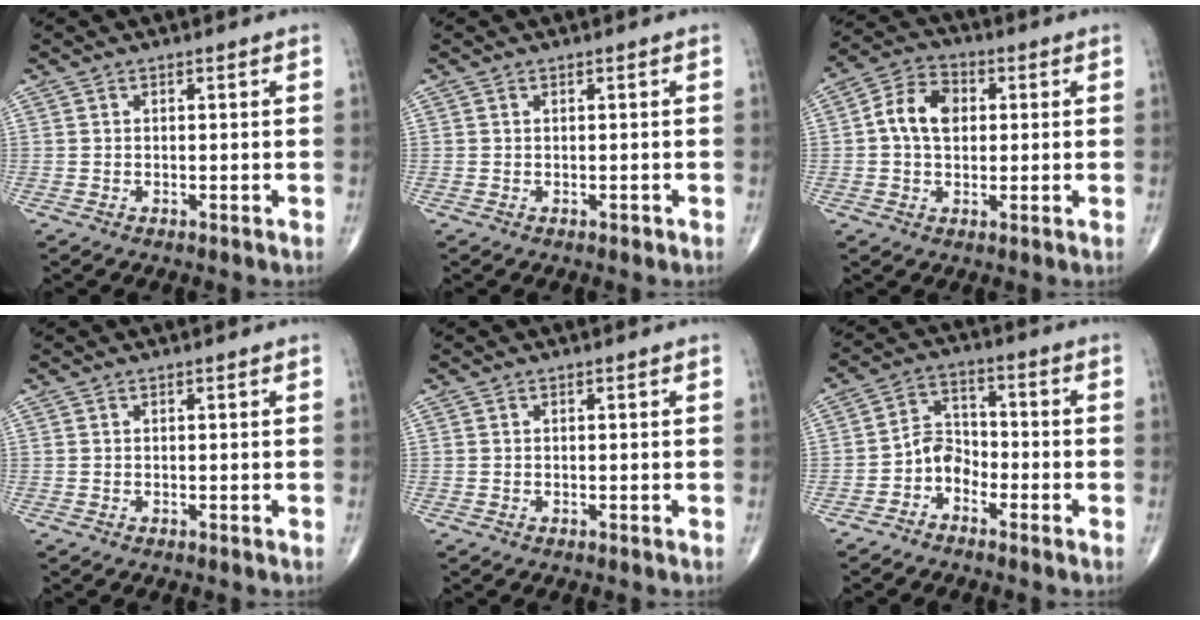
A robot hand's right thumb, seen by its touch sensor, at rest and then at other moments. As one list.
[{"total": 0.6, "force": [-0.2, 0.4, 0.4], "torque": [-0.003, 0.000, -0.003]}, {"total": 8.7, "force": [0.9, 6.2, 6.0], "torque": [-0.096, 0.020, 0.008]}, {"total": 0.0}, {"total": 0.0}, {"total": 5.4, "force": [-3.0, 3.9, 2.3], "torque": [-0.020, 0.034, -0.068]}]